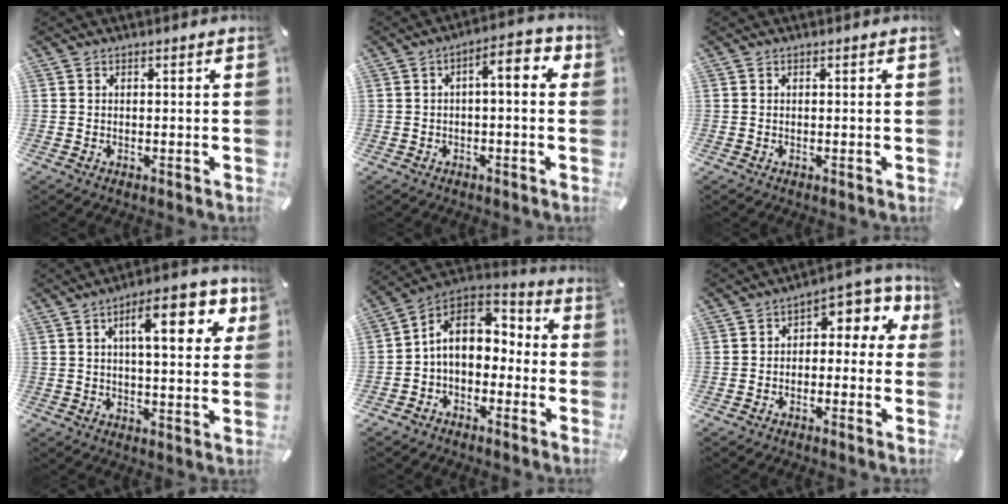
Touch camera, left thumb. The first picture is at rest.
{"total": 6.2, "force": [0.5, 2.5, 5.6], "torque": [-0.083, 0.000, 0.000]}
{"total": 0.0}
{"total": 14.1, "force": [5.2, 5.3, 11.9], "torque": [-0.168, -0.005, 0.077]}
{"total": 10.4, "force": [-0.5, 8.4, 6.1], "torque": [-0.108, 0.016, -0.008]}
{"total": 5.8, "force": [0.3, 4.0, 4.2], "torque": [-0.065, -0.002, 0.001]}